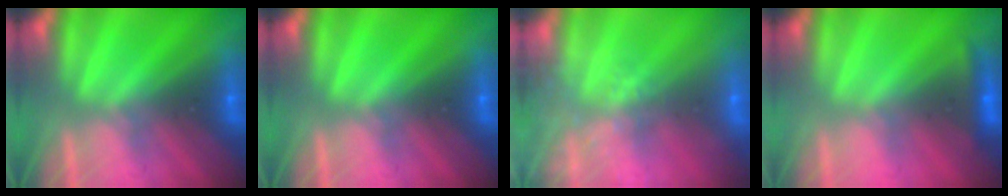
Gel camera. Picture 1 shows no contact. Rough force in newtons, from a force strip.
{"total": 0.0}
{"total": 8.9}
{"total": 4.6}